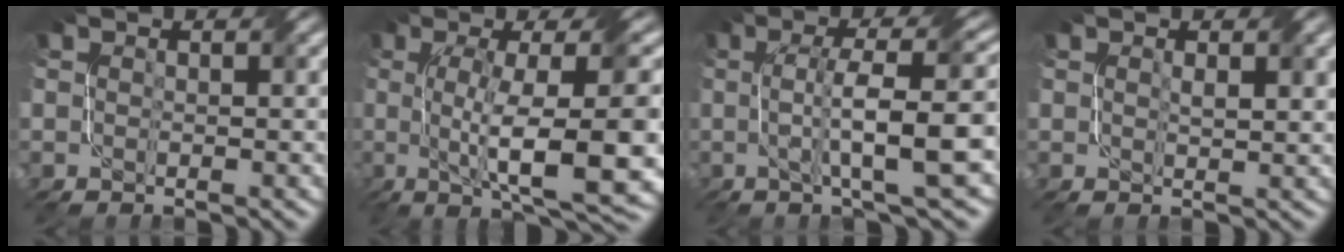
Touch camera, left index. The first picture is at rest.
{"total": 12.0, "force": [-0.8, 2.7, 11.6], "torque": [-0.169, -0.002, -0.003]}
{"total": 8.9, "force": [-0.3, 1.6, 8.7], "torque": [-0.124, 0.013, -0.004]}
{"total": 1.5, "force": [0.6, 0.5, 1.3], "torque": [-0.021, -0.002, 0.014]}